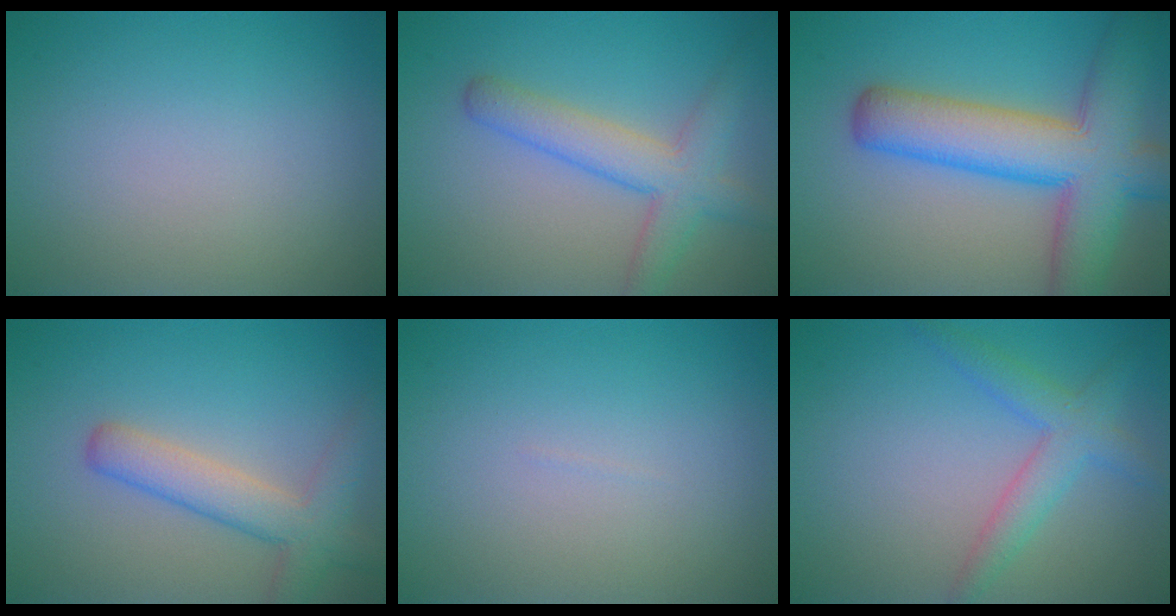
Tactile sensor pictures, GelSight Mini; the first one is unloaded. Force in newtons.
{"total": 4.6, "press": 4.6, "slide": 0.3}
{"total": 9.9, "press": 9.9, "slide": 0.4}
{"total": 4.3, "press": 4.3, "slide": 0.2}
{"total": 0.0}
{"total": 2.4, "press": 2.4, "slide": 0.2}